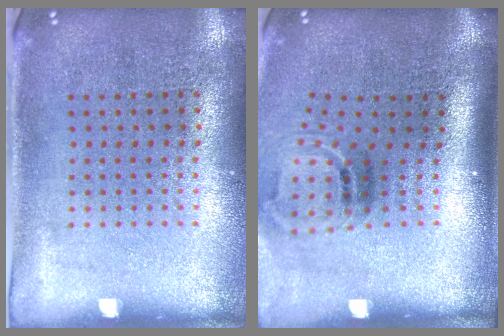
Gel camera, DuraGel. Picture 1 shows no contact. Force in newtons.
{"total": 1.9, "press": 1.2, "slide": 1.5}